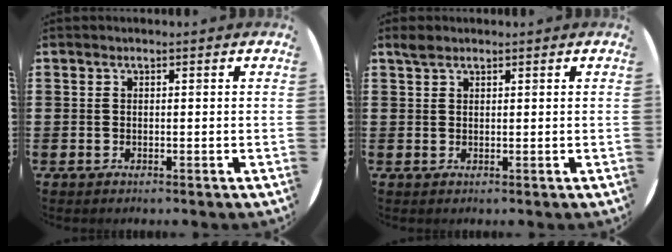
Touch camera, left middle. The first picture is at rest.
{"total": 1.5, "force": [1.3, 0.6, 0.5], "torque": [-0.005, 0.001, 0.023]}